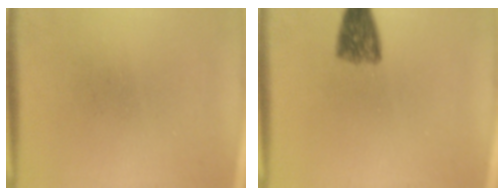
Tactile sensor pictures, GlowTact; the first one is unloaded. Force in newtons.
{"total": 5.1}